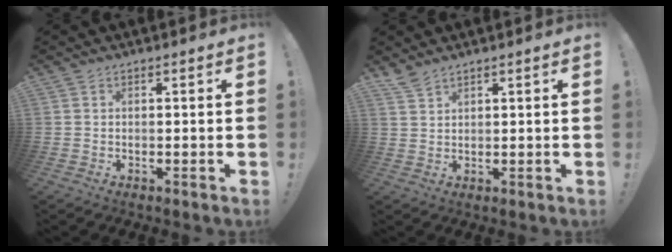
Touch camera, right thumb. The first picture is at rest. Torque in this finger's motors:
{"motor_torque": [-0.08, -0.07, 0.23, 0.09, 0.01]}